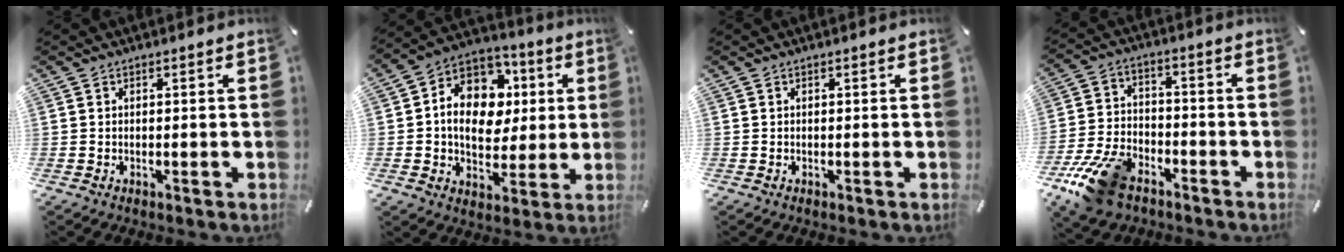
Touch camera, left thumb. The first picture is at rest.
{"total": 12.9, "force": [0.7, 10.8, 7.1], "torque": [-0.129, 0.002, 0.017]}
{"total": 0.0}
{"total": 13.4, "force": [-8.5, 7.6, 7.0], "torque": [-0.134, 0.049, -0.149]}